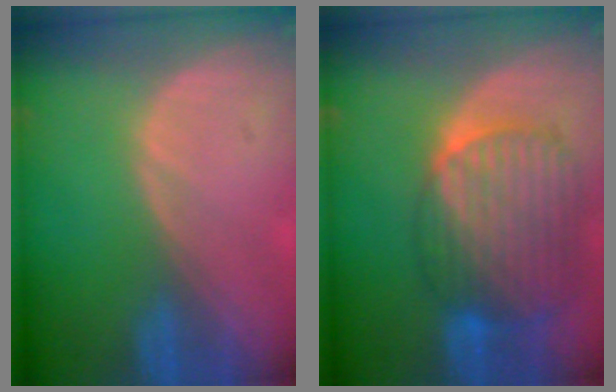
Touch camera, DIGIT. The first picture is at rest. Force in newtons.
{"total": 10.7, "press": 9.1, "slide": 5.5}